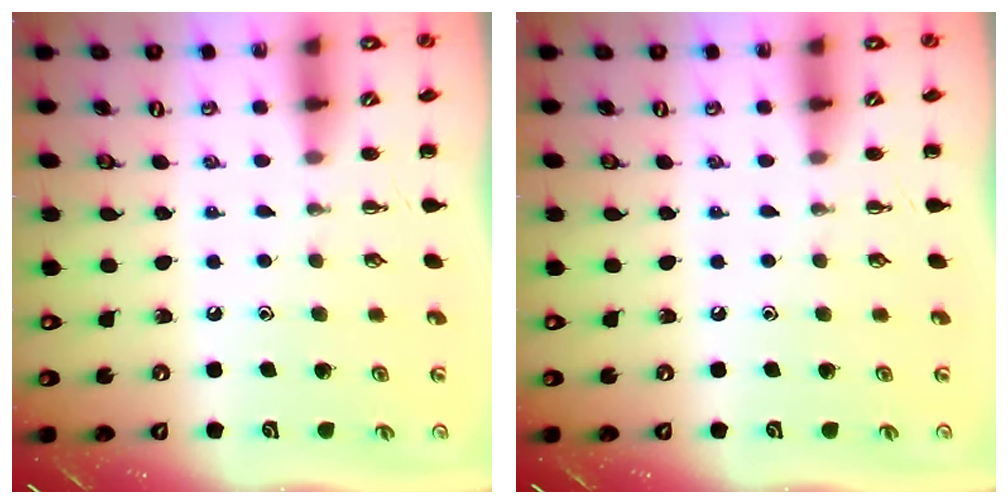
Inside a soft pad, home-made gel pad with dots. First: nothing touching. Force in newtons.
{"total": 0.0}